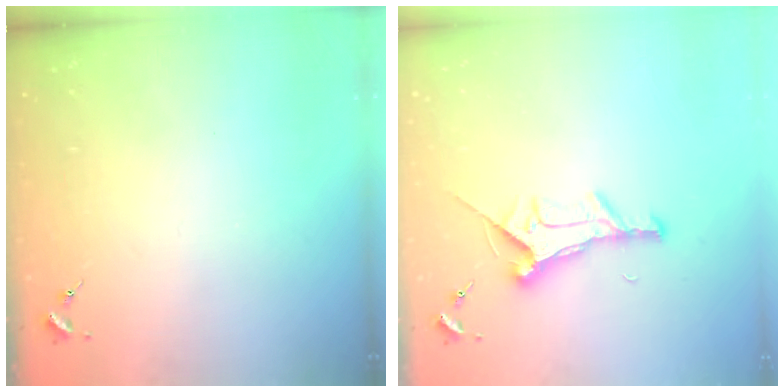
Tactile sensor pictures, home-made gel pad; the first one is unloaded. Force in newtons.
{"total": 11.3, "press": 11.3, "slide": 0.6}